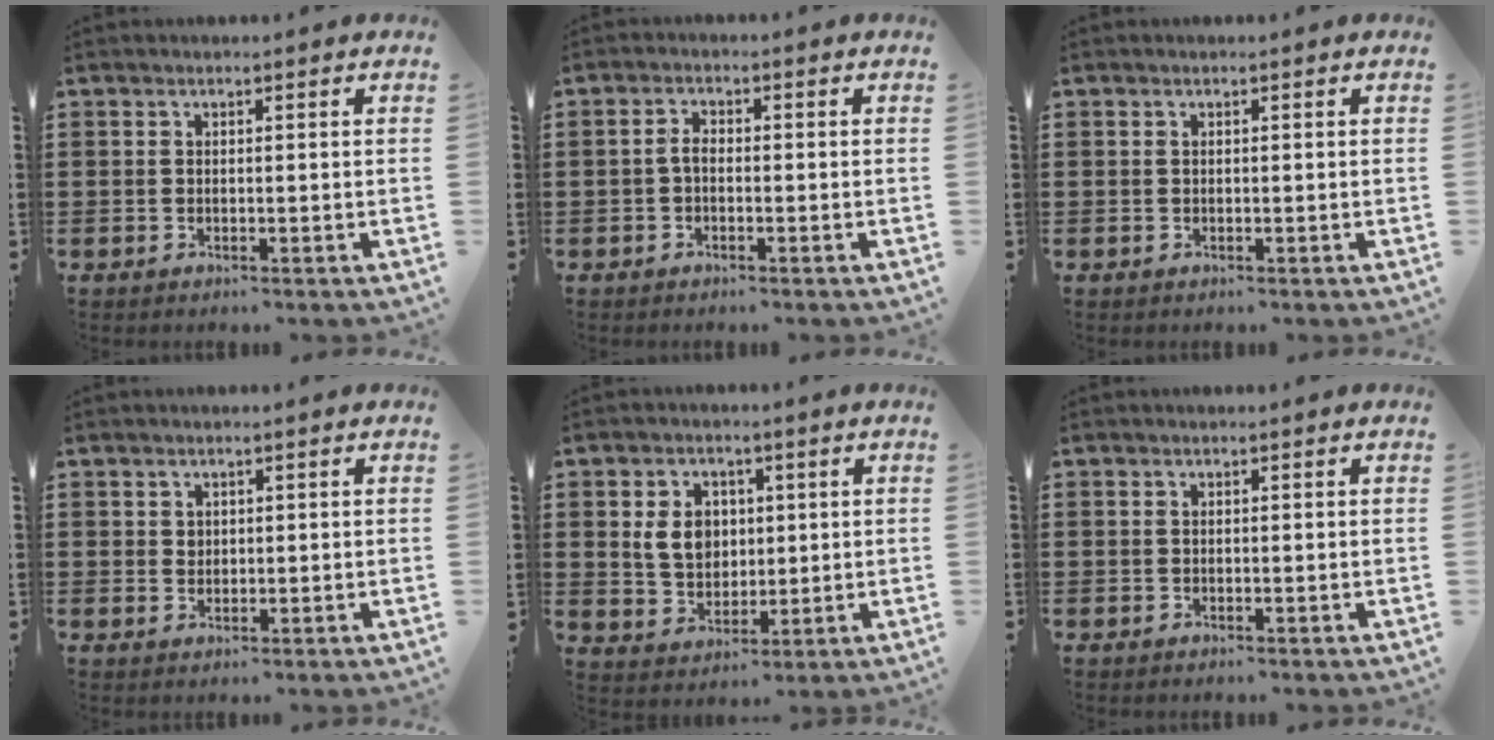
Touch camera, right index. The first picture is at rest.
{"total": 2.0, "force": [-0.6, 0.9, 1.6], "torque": [-0.040, -0.002, -0.015]}
{"total": 0.0}
{"total": 0.9, "force": [0.5, 0.7, 0.2], "torque": [-0.006, 0.002, 0.010]}
{"total": 6.4, "force": [1.2, 5.1, 3.7], "torque": [-0.088, 0.009, 0.018]}
{"total": 0.0}